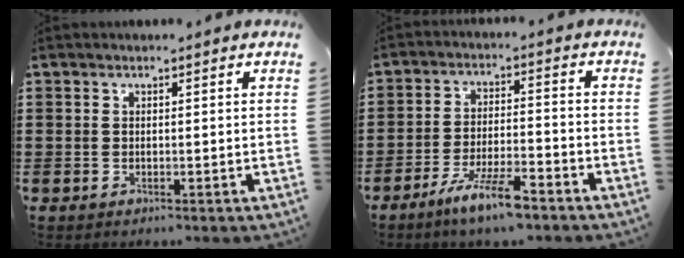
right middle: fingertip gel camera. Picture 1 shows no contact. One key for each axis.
{"total": 7.1, "fx": -5.3, "fy": 0.9, "fz": 4.7, "tx": -0.099, "ty": -0.005, "tz": -0.099}